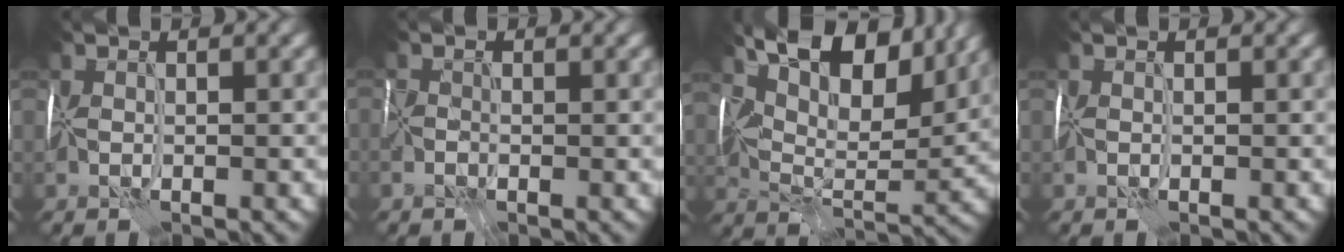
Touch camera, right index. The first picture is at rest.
{"total": 1.5, "force": [-0.6, 1.1, 0.8], "torque": [-0.023, -0.007, -0.014]}
{"total": 11.6, "force": [7.2, 4.9, 7.7], "torque": [-0.133, 0.005, 0.116]}
{"total": 0.0}